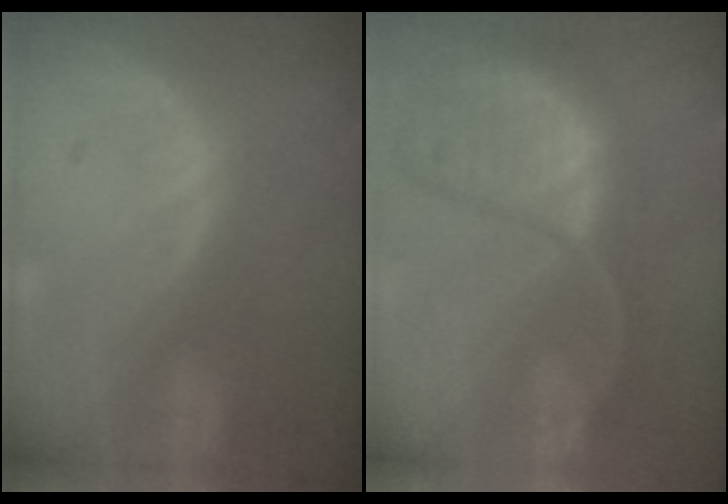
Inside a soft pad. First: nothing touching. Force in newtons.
{"total": 11.7, "press": 9.8, "slide": 6.4}